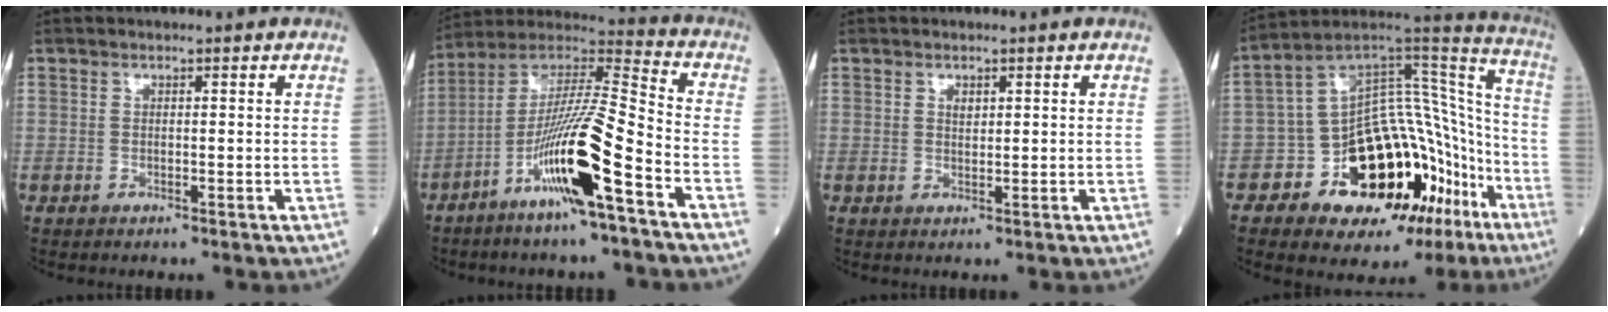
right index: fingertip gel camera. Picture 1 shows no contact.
{"total": 16.0, "force": [-7.2, 0.3, 14.2], "torque": [-0.274, -0.006, -0.136]}
{"total": 1.0, "force": [0.6, 0.5, 0.7], "torque": [-0.015, -0.002, 0.011]}
{"total": 23.4, "force": [-12.5, 11.9, 15.7], "torque": [-0.155, 0.091, -0.182]}